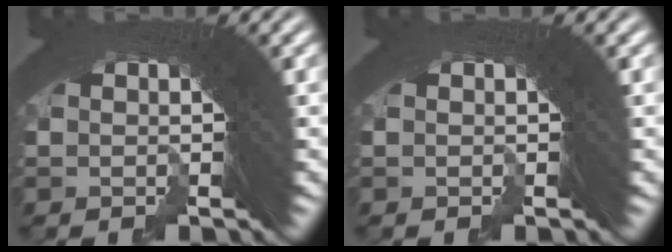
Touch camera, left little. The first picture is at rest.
{"total": 0.0}